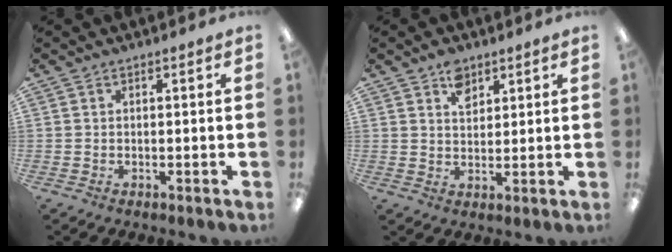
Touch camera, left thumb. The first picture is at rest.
{"total": 4.9, "force": [3.2, 3.1, 2.2], "torque": [-0.021, -0.012, 0.053]}